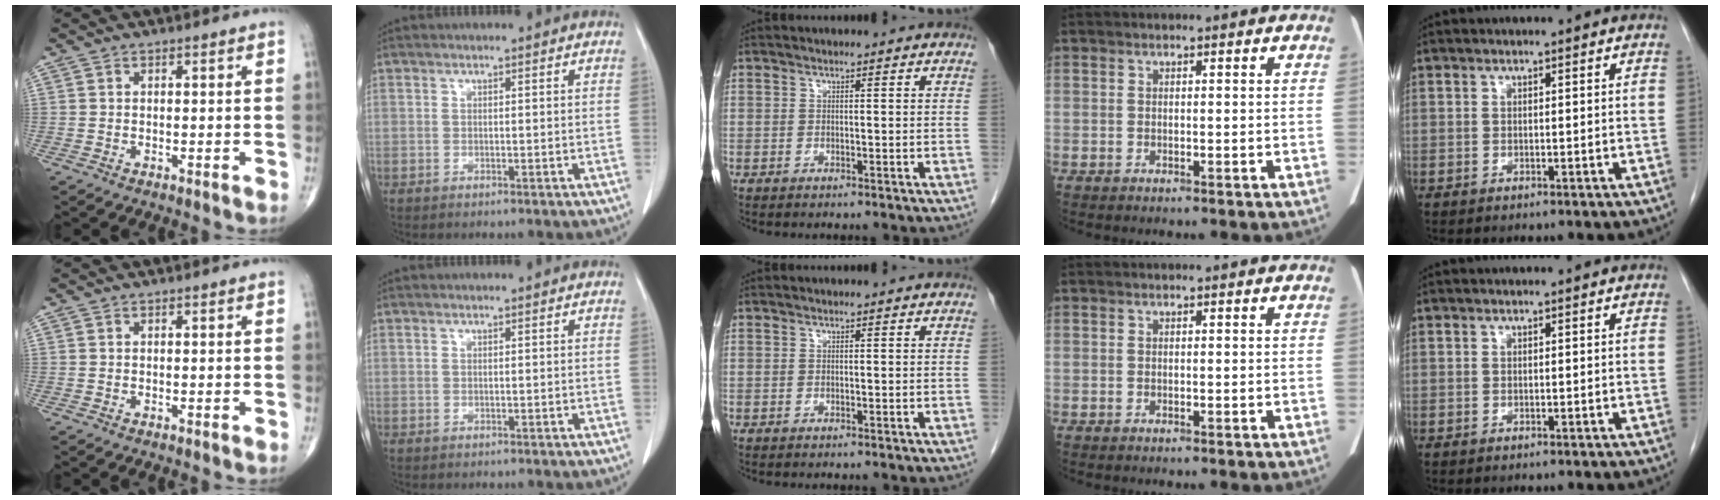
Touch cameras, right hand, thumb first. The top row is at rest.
{}